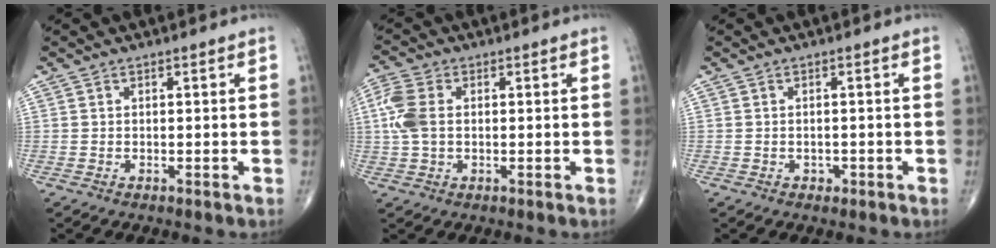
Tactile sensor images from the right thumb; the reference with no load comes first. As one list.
[{"total": 6.6, "force": [0.7, 4.2, 5.1], "torque": [-0.132, 0.012, 0.011]}, {"total": 1.1, "force": [-0.5, 0.9, 0.4], "torque": [-0.001, 0.004, -0.005]}]